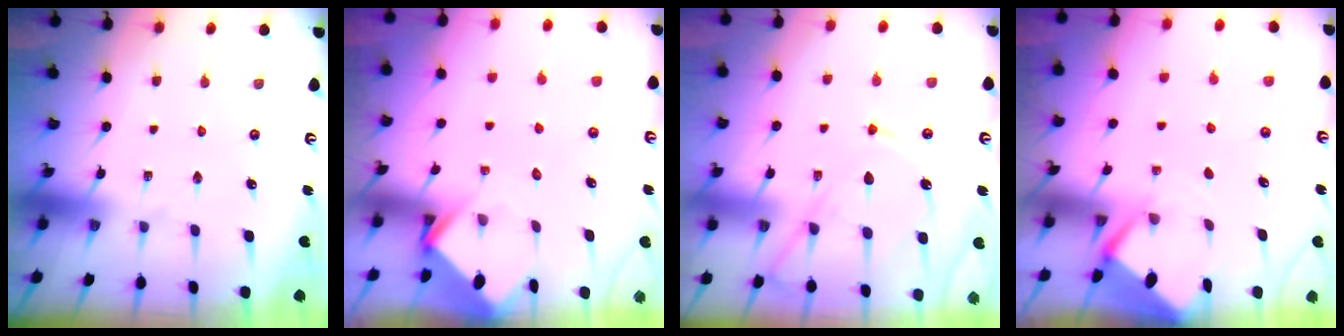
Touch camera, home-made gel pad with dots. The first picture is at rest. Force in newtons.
{"total": 3.8, "press": 3.8, "slide": 0.2}
{"total": 13.5, "press": 13.4, "slide": 1.6}
{"total": 2.6, "press": 2.6, "slide": 0.0}